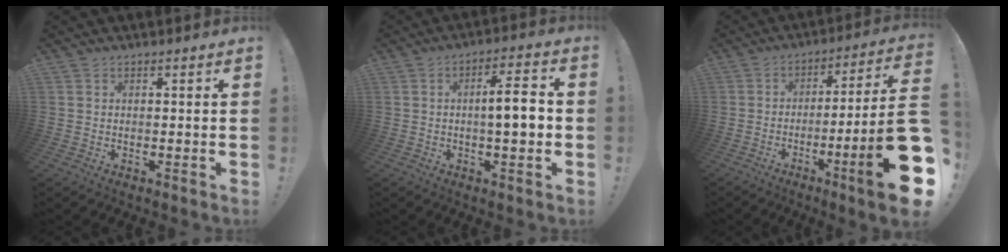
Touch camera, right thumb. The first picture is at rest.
{"total": 8.5, "force": [-0.7, 1.5, 8.4], "torque": [-0.127, 0.006, -0.017]}
{"total": 20.2, "force": [-6.8, 1.6, 19.0], "torque": [-0.298, 0.026, -0.106]}